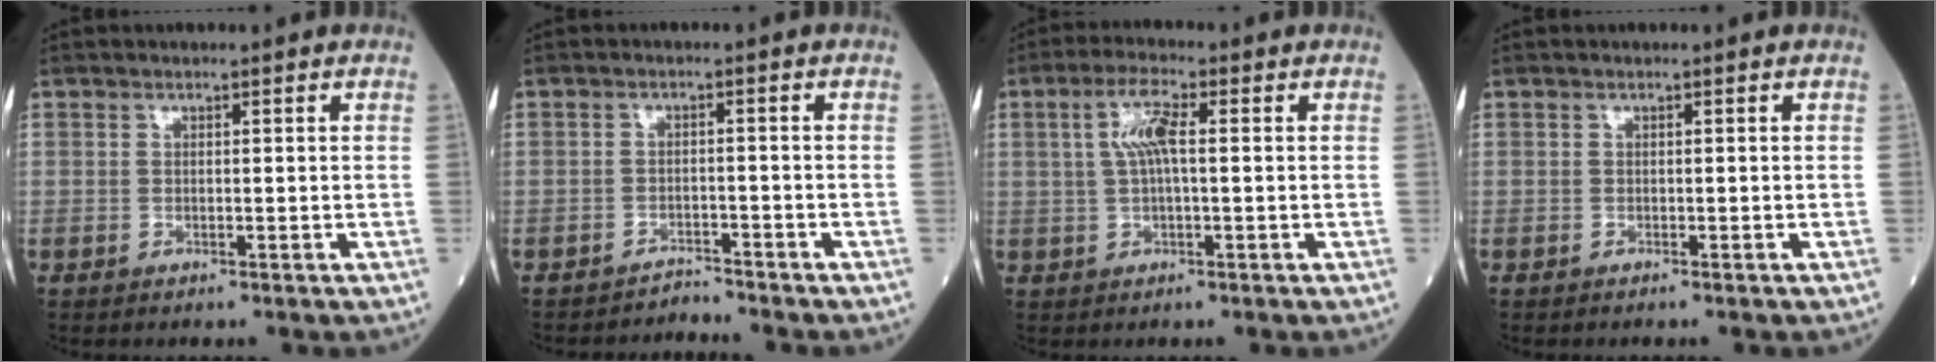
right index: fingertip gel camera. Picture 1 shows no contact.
{"total": 2.6, "force": [-2.2, -0.3, -1.2], "torque": [0.026, -0.007, -0.034]}
{"total": 5.0, "force": [0.9, 0.9, 4.9], "torque": [-0.103, 0.012, 0.017]}
{"total": 0.7, "force": [-0.6, 0.2, 0.3], "torque": [-0.007, -0.001, -0.008]}